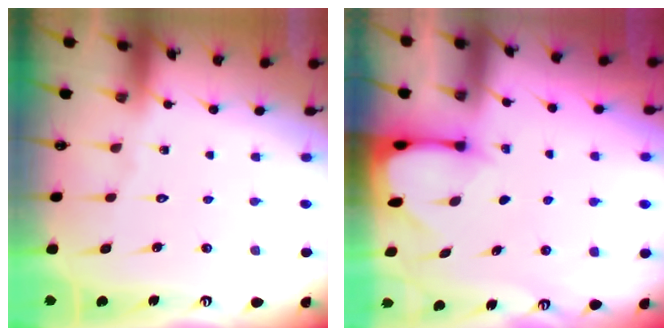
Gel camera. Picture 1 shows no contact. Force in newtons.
{"total": 2.4, "press": 2.4, "slide": 0.3}